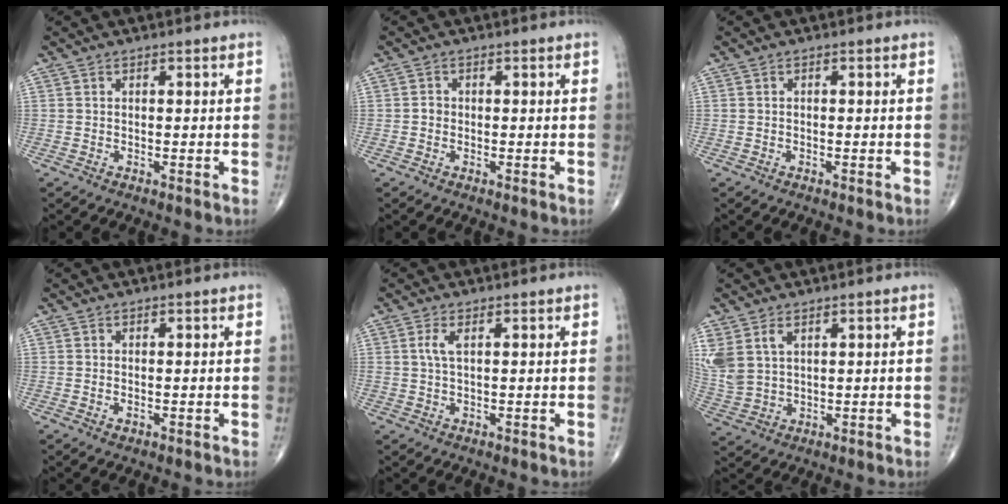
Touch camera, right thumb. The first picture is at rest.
{"total": 1.2, "force": [-0.2, 1.1, 0.5], "torque": [-0.002, 0.004, -0.007]}
{"total": 0.0}
{"total": 1.0, "force": [-0.2, 0.6, 0.7], "torque": [-0.013, -0.001, -0.003]}
{"total": 2.6, "force": [0.8, 1.0, 2.3], "torque": [-0.055, 0.005, 0.019]}
{"total": 8.6, "force": [3.5, 5.4, 5.6], "torque": [-0.134, -0.003, 0.086]}